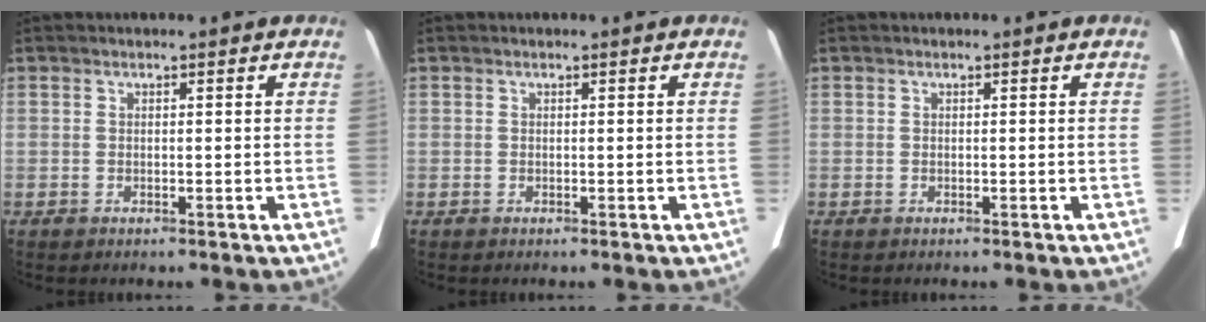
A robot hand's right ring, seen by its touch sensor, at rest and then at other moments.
{"total": 0.0}
{"total": 0.0}